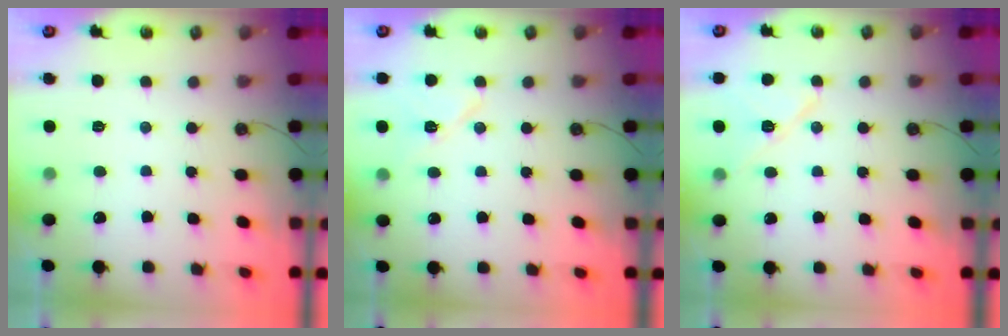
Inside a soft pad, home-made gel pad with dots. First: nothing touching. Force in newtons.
{"total": 12.2, "press": 6.1, "slide": 10.6}
{"total": 10.2, "press": 10.2, "slide": 0.9}